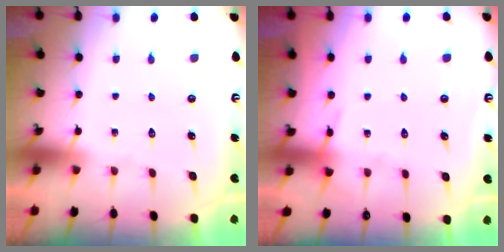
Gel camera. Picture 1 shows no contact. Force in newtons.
{"total": 4.4, "press": 4.4, "slide": 0.5}